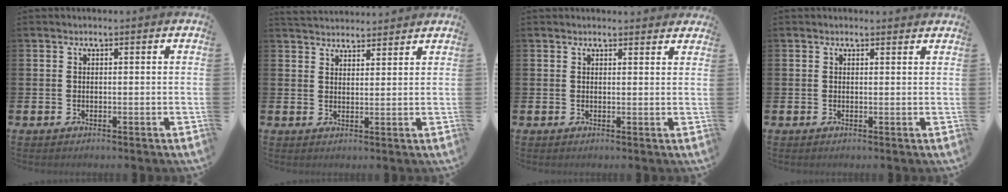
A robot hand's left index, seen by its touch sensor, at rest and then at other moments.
{"total": 3.4, "force": [3.4, 0.6, 0.0], "torque": [-0.008, -0.016, 0.063]}
{"total": 1.3, "force": [1.3, 0.2, 0.0], "torque": [0.013, -0.007, 0.022]}
{"total": 0.6, "force": [0.6, 0.2, 0.1], "torque": [0.006, -0.002, 0.009]}